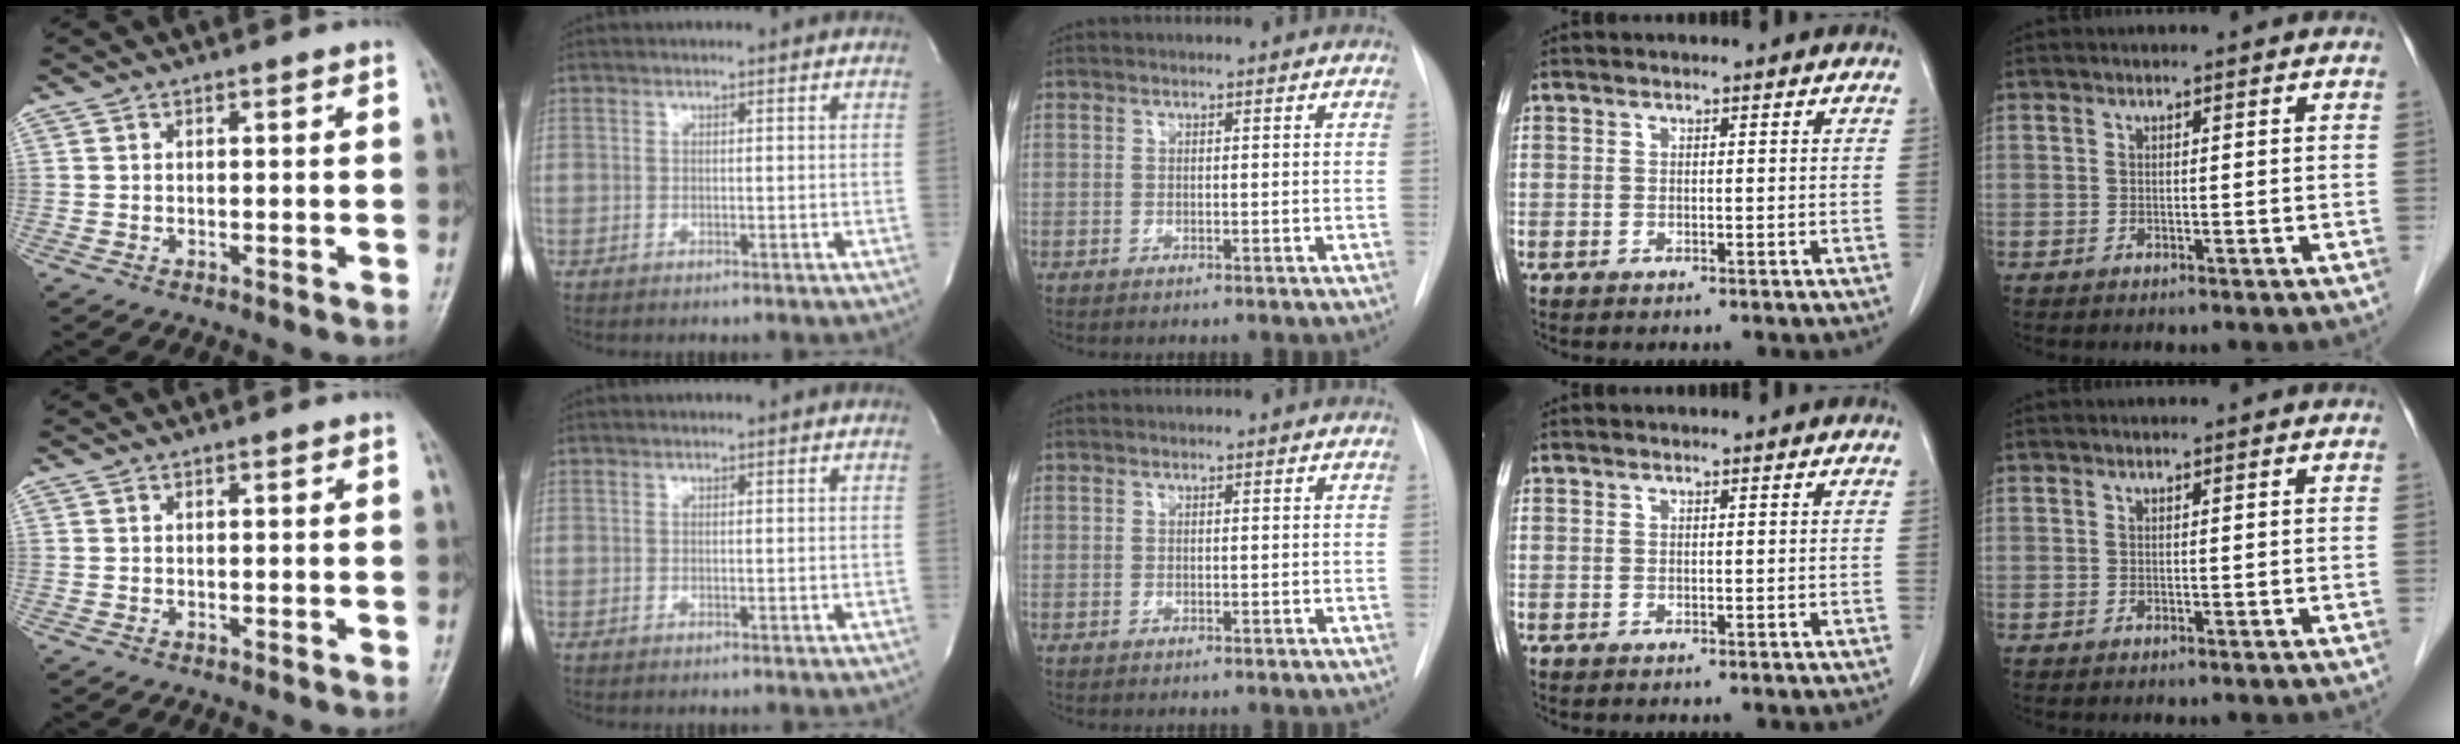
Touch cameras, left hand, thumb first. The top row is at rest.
{}